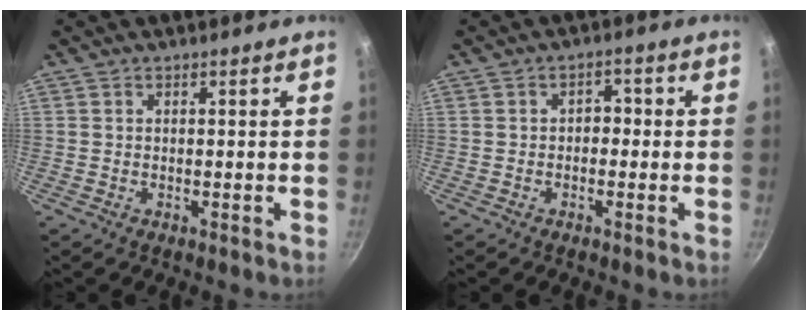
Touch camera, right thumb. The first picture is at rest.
{"total": 2.5, "force": [-0.4, 1.9, 1.6], "torque": [-0.006, 0.010, -0.011]}